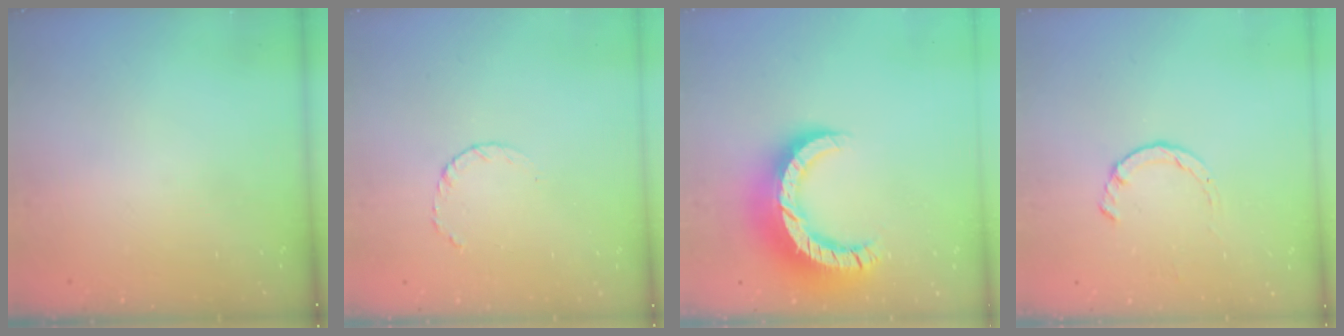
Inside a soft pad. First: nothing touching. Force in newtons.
{"total": 3.5, "press": 3.5, "slide": 0.4}
{"total": 16.1, "press": 16.0, "slide": 1.4}
{"total": 2.8, "press": 2.8, "slide": 0.4}